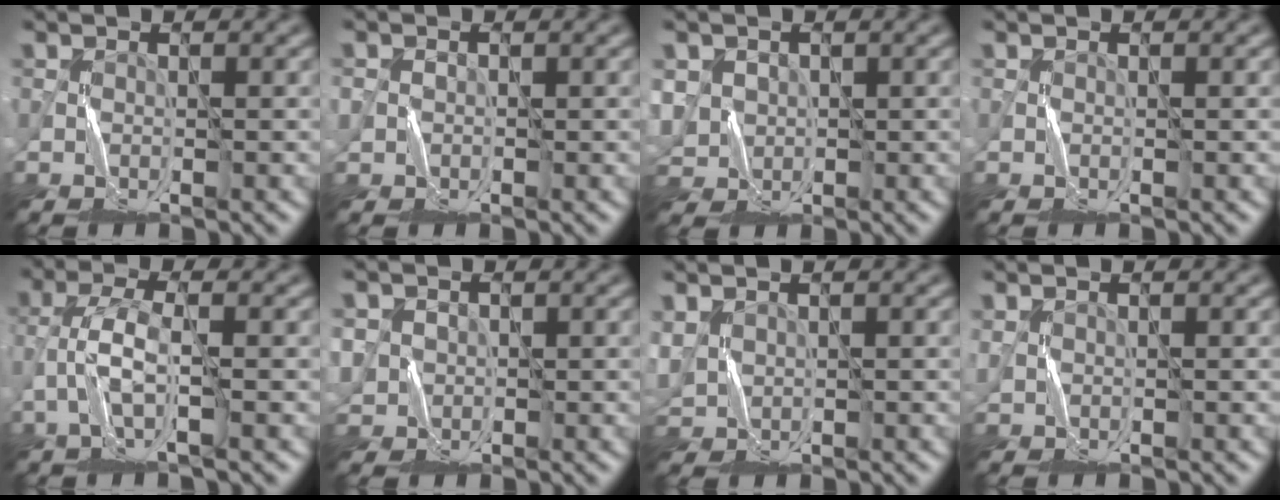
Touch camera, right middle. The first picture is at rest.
{"total": 0.8, "force": [0.0, 0.6, -0.5], "torque": [0.011, 0.001, 0.002]}
{"total": 4.3, "force": [1.0, 3.8, 1.6], "torque": [-0.064, 0.012, 0.026]}
{"total": 0.0}
{"total": 2.9, "force": [-1.3, 0.5, 2.6], "torque": [-0.058, 0.011, -0.030]}
{"total": 2.7, "force": [0.5, 2.6, 0.4], "torque": [-0.021, 0.005, 0.012]}
{"total": 2.6, "force": [1.0, 1.9, 1.3], "torque": [-0.044, 0.001, 0.026]}
{"total": 0.7, "force": [0.5, 0.4, 0.2], "torque": [-0.007, 0.000, 0.012]}